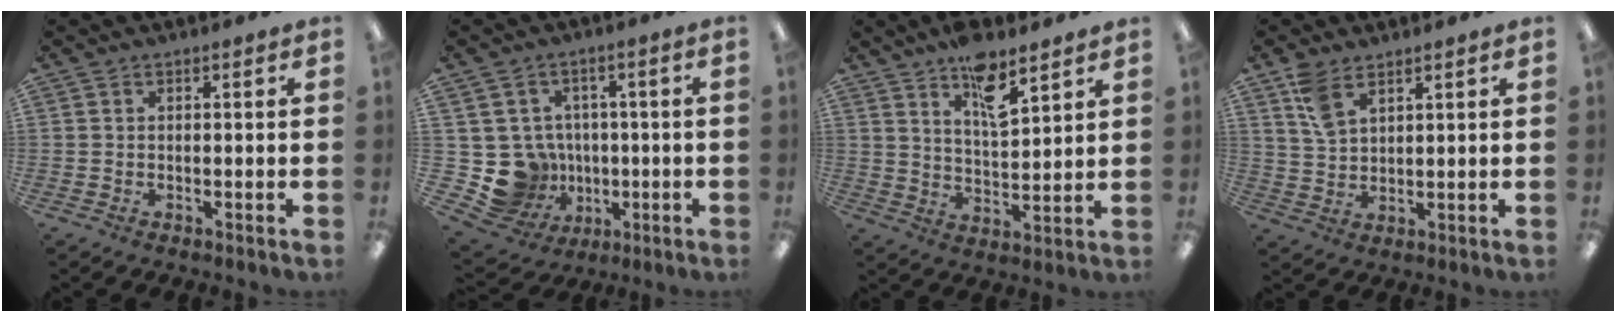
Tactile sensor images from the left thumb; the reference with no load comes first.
{"total": 11.0, "force": [-1.5, 10.6, 2.6], "torque": [-0.083, 0.008, -0.010]}
{"total": 10.3, "force": [7.1, 3.7, 6.5], "torque": [-0.096, -0.040, 0.122]}
{"total": 6.4, "force": [4.5, 3.0, 3.4], "torque": [-0.079, -0.011, 0.086]}